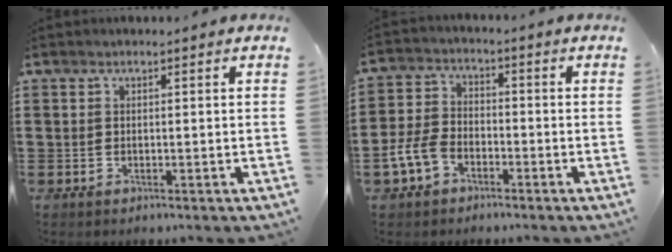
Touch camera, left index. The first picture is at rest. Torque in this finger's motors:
{"motor_torque": [0.64, 0.32, 0.27, 0.05]}